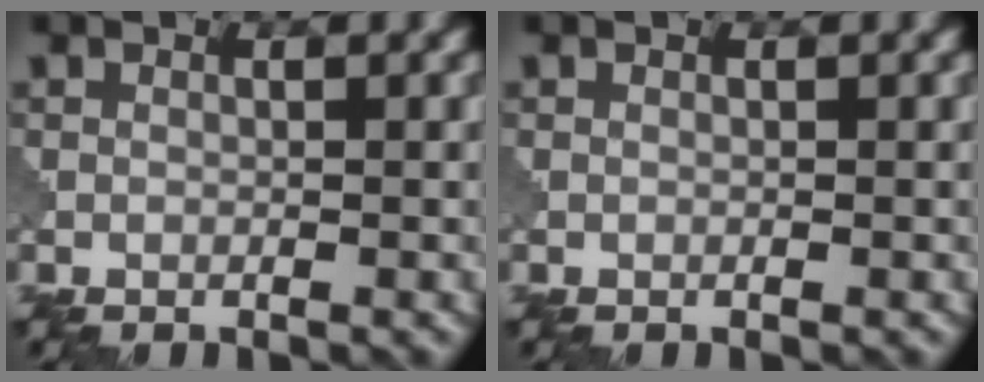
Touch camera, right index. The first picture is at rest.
{"total": 0.0}